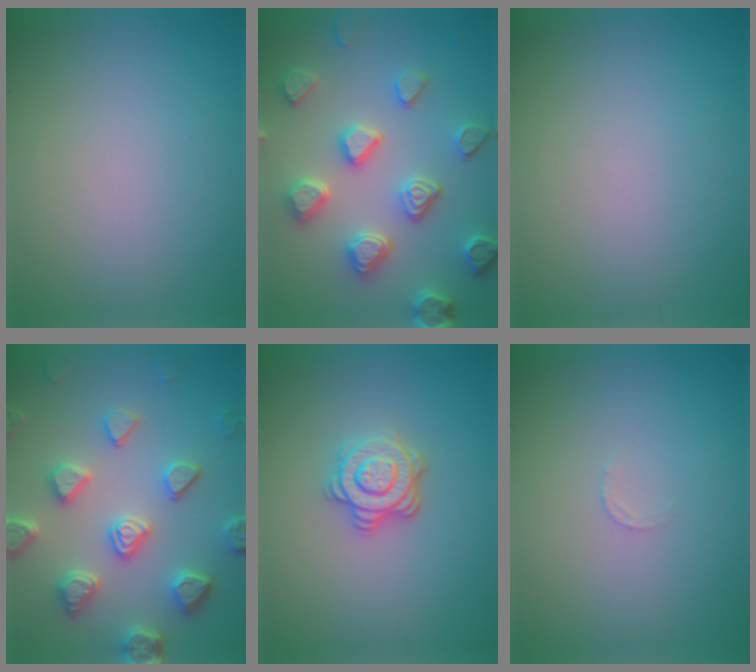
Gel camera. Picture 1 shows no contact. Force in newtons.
{"total": 4.9, "press": 4.7, "slide": 1.3}
{"total": 0.0}
{"total": 5.5, "press": 4.9, "slide": 2.5}
{"total": 3.5, "press": 3.0, "slide": 1.9}
{"total": 0.7, "press": 0.6, "slide": 0.3}